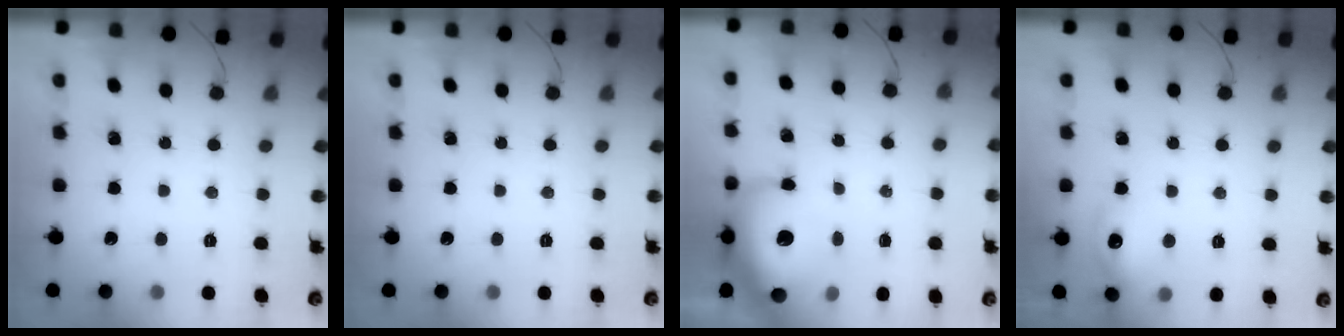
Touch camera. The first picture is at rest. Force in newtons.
{"total": 0.0}
{"total": 24.4, "press": 21.3, "slide": 11.9}
{"total": 10.0, "press": 10.0, "slide": 0.6}